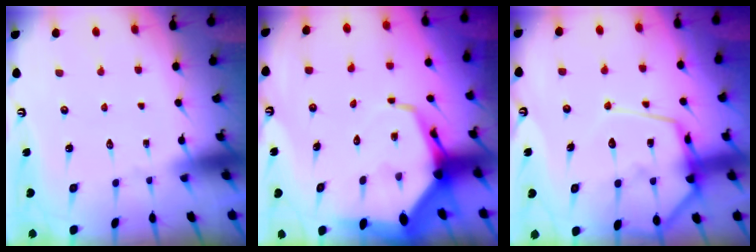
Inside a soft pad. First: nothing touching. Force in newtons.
{"total": 11.2, "press": 11.1, "slide": 1.2}
{"total": 16.0, "press": 16.0, "slide": 1.6}